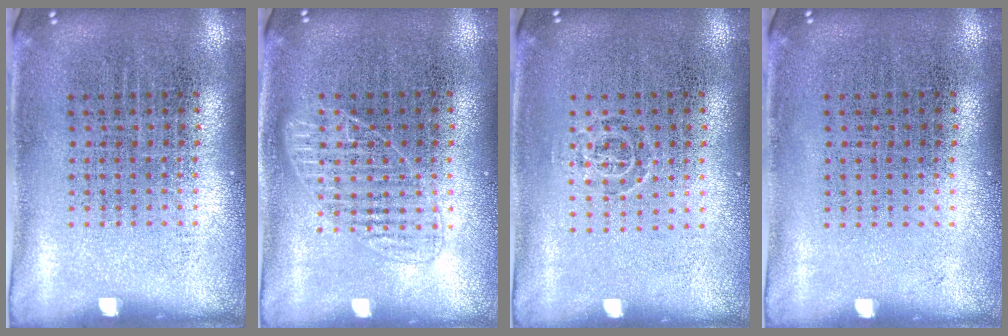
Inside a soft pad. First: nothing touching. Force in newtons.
{"total": 1.8, "press": 1.8, "slide": 0.3}
{"total": 0.7, "press": 0.5, "slide": 0.6}
{"total": 0.0}